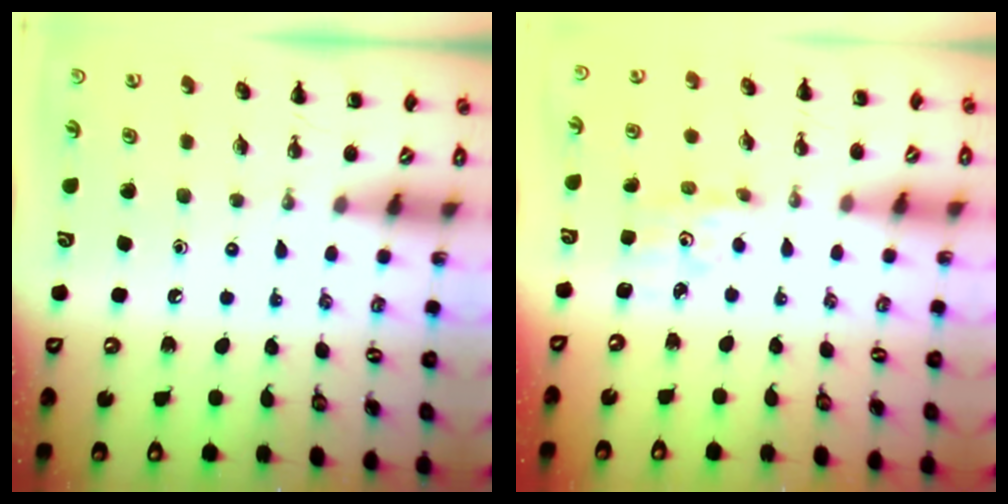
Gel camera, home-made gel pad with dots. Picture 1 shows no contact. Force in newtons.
{"total": 1.9, "press": 1.8, "slide": 0.6}